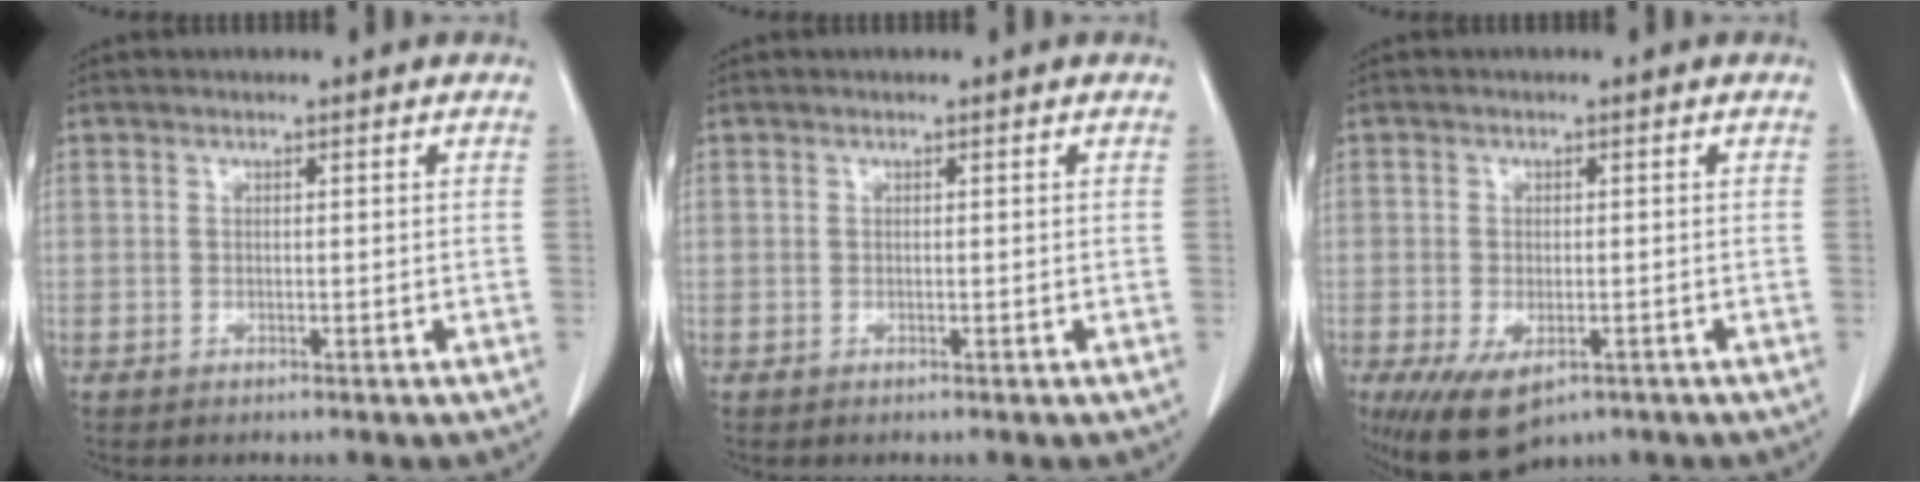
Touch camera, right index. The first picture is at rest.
{"total": 0.0}
{"total": 8.0, "force": [-4.5, 3.8, 5.4], "torque": [-0.095, -0.015, -0.066]}